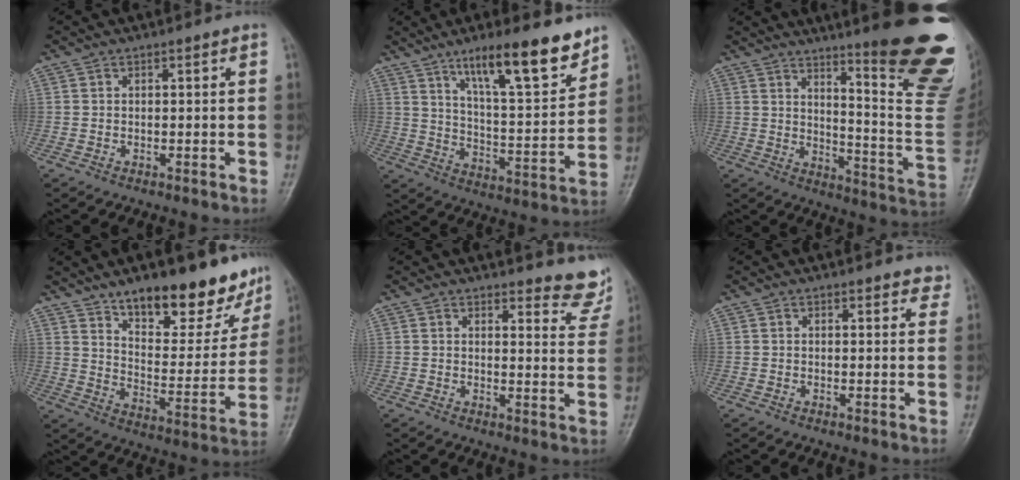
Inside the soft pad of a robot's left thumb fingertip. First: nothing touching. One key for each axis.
{"total": 16.4, "fx": 11.1, "fy": 3.7, "fz": 11.5, "tx": -0.155, "ty": -0.067, "tz": 0.187}
{"total": 25.1, "fx": 14.7, "fy": 4.1, "fz": 20.0, "tx": -0.209, "ty": -0.100, "tz": 0.199}
{"total": 19.5, "fx": 14.2, "fy": 7.8, "fz": 10.9, "tx": -0.098, "ty": -0.087, "tz": 0.217}
{"total": 8.2, "fx": 7.8, "fy": 2.1, "fz": 1.4, "tx": 0.019, "ty": -0.067, "tz": 0.068}
{"total": 3.3, "fx": 2.9, "fy": 1.4, "fz": 0.8, "tx": 0.021, "ty": -0.012, "tz": 0.019}